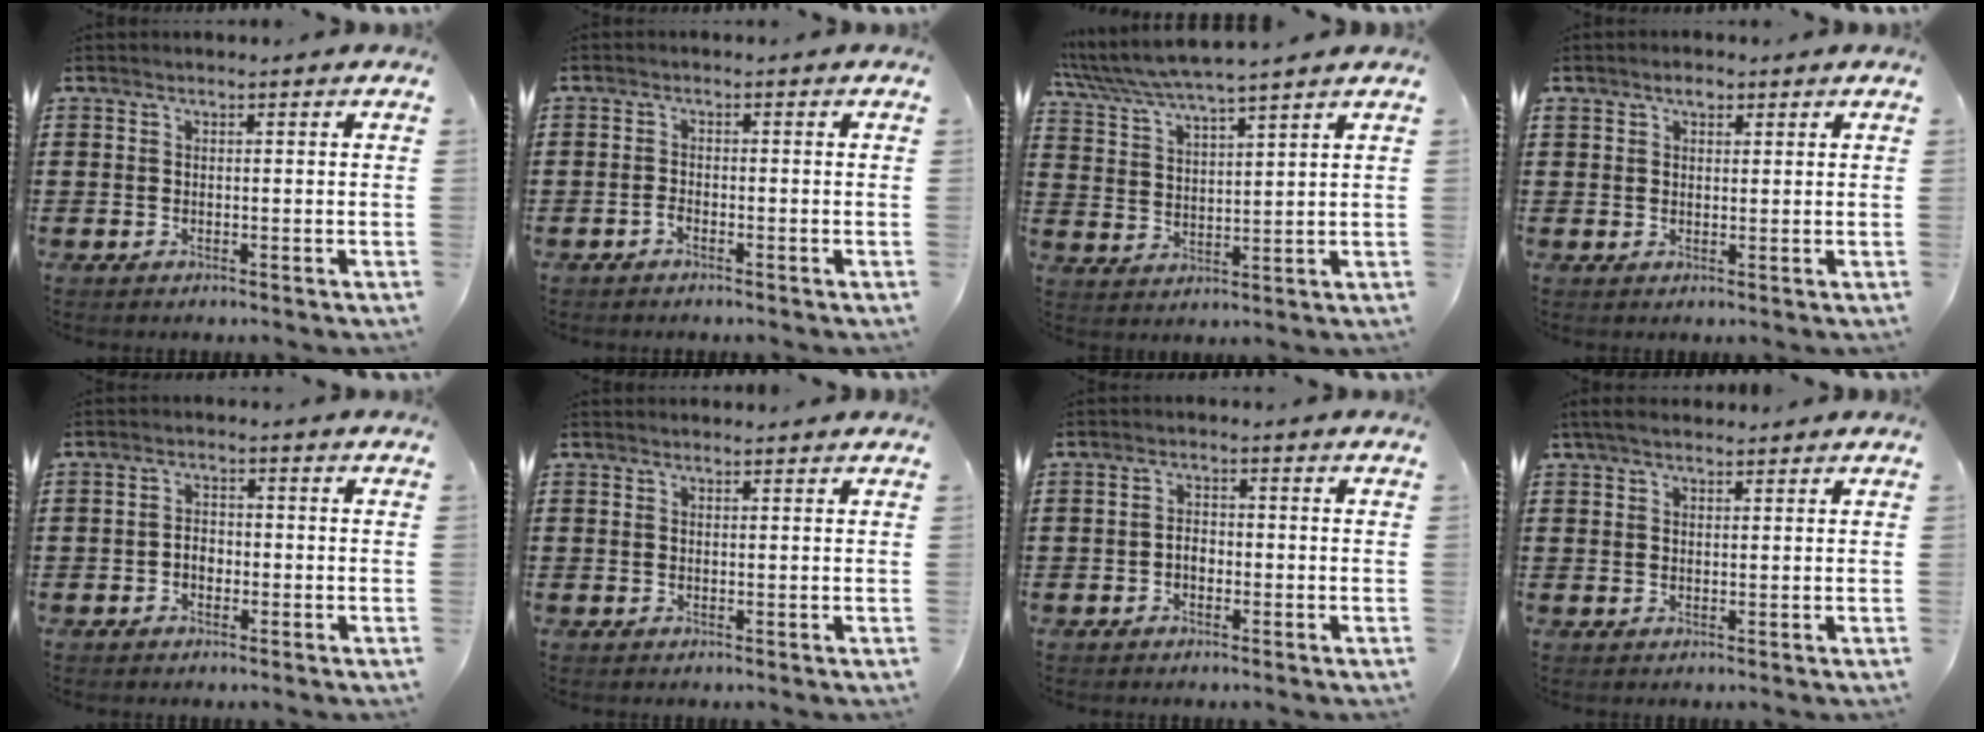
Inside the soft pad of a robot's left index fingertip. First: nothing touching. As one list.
[{"total": 1.0, "force": [-0.8, 0.3, 0.5], "torque": [-0.014, -0.004, -0.015]}, {"total": 4.5, "force": [4.2, -0.4, 1.6], "torque": [-0.049, -0.027, 0.069]}, {"total": 2.3, "force": [1.5, 1.1, 1.4], "torque": [-0.023, 0.001, 0.025]}, {"total": 2.2, "force": [-0.7, 1.5, 1.4], "torque": [-0.030, 0.004, -0.016]}, {"total": 0.7, "force": [0.7, 0.2, 0.1], "torque": [-0.004, 0.000, 0.014]}, {"total": 1.9, "force": [-0.6, 1.2, 1.4], "torque": [-0.029, 0.005, -0.014]}, {"total": 4.6, "force": [3.6, 1.0, 2.7], "torque": [-0.062, 0.000, 0.068]}]